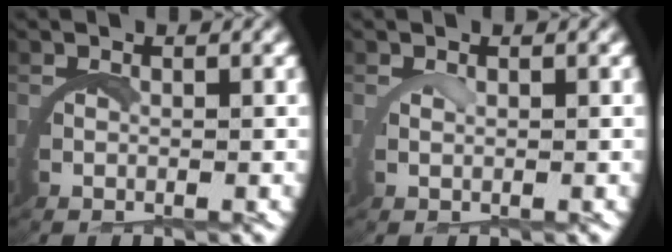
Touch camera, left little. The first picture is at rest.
{"total": 0.9, "force": [0.8, -0.3, 0.2], "torque": [-0.010, -0.002, 0.016]}